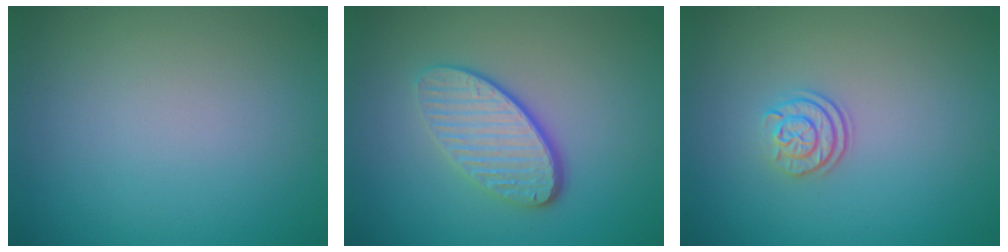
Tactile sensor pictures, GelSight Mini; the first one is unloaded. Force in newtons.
{"total": 4.3, "press": 3.3, "slide": 2.8}
{"total": 2.4, "press": 1.8, "slide": 1.5}